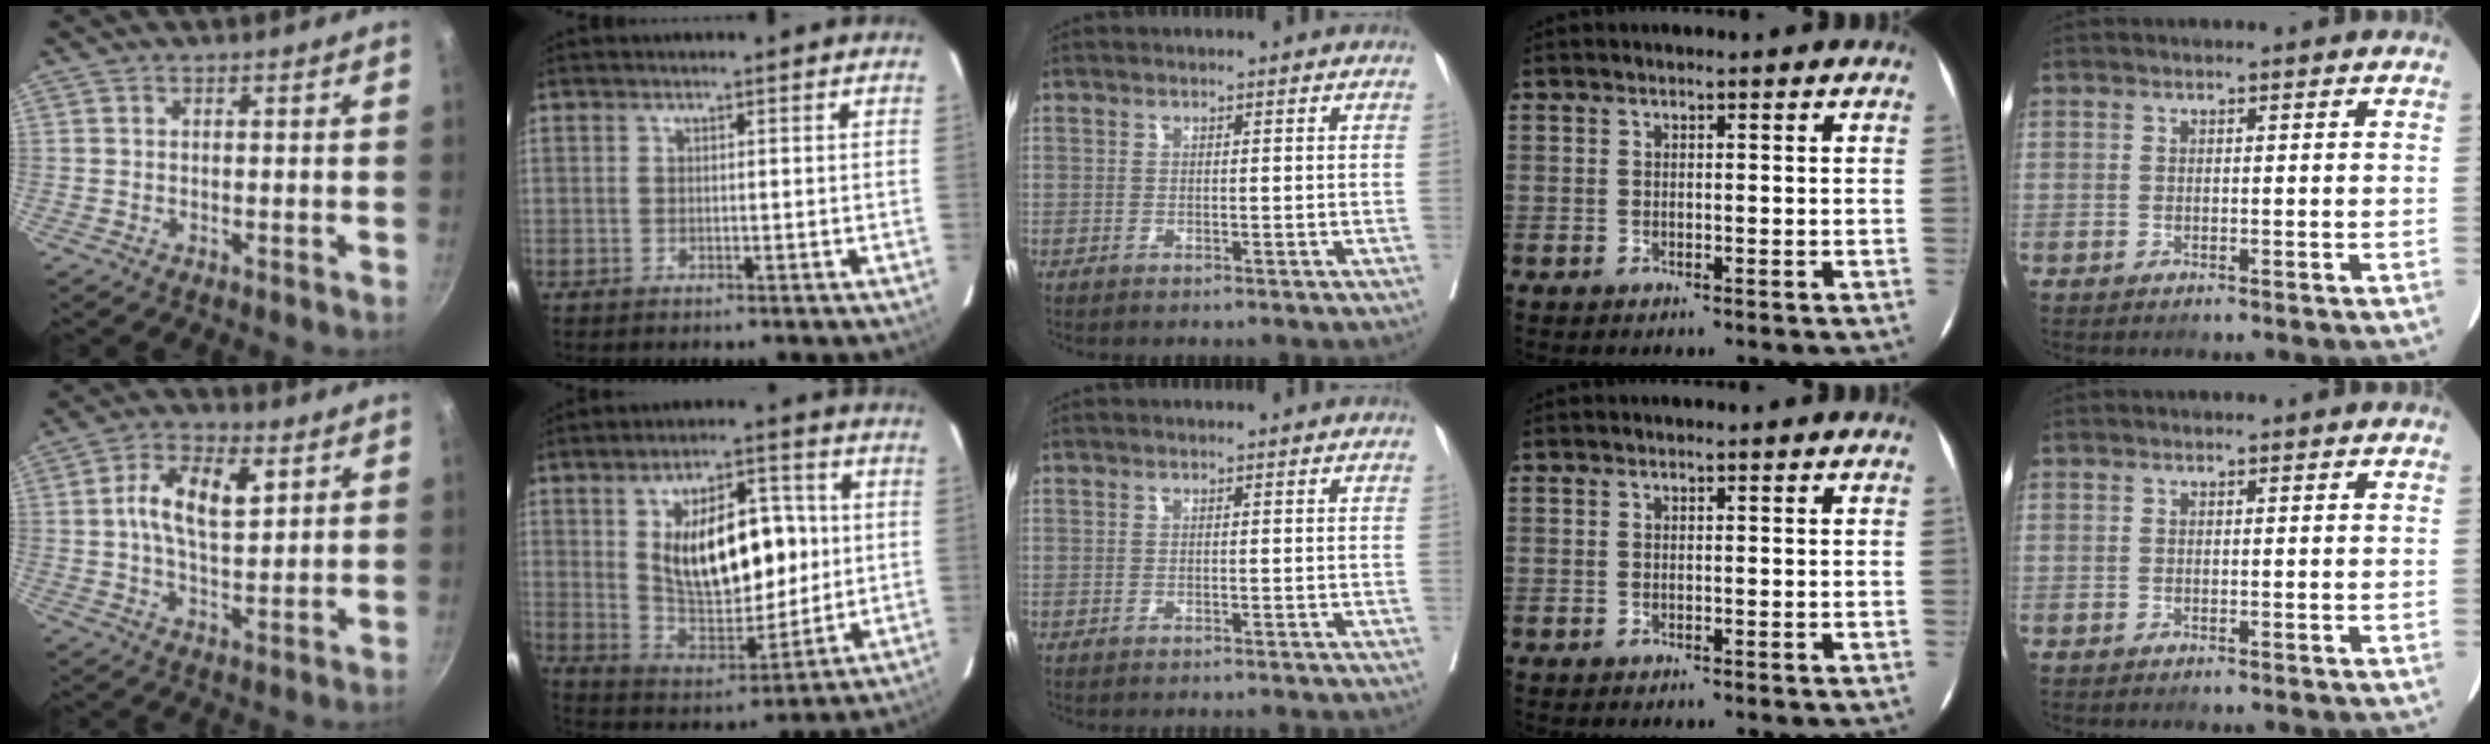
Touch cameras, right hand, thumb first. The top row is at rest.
{"thumb": {"total": 10.9, "force": [2.8, 5.4, 9.0], "torque": [-0.152, 0.001, 0.047]}, "index": {"total": 16.2, "force": [2.5, 7.6, 14.1], "torque": [-0.238, 0.010, 0.052]}, "middle": {"total": 3.1, "force": [-3.0, 0.1, 0.8], "torque": [-0.008, -0.009, -0.037]}}